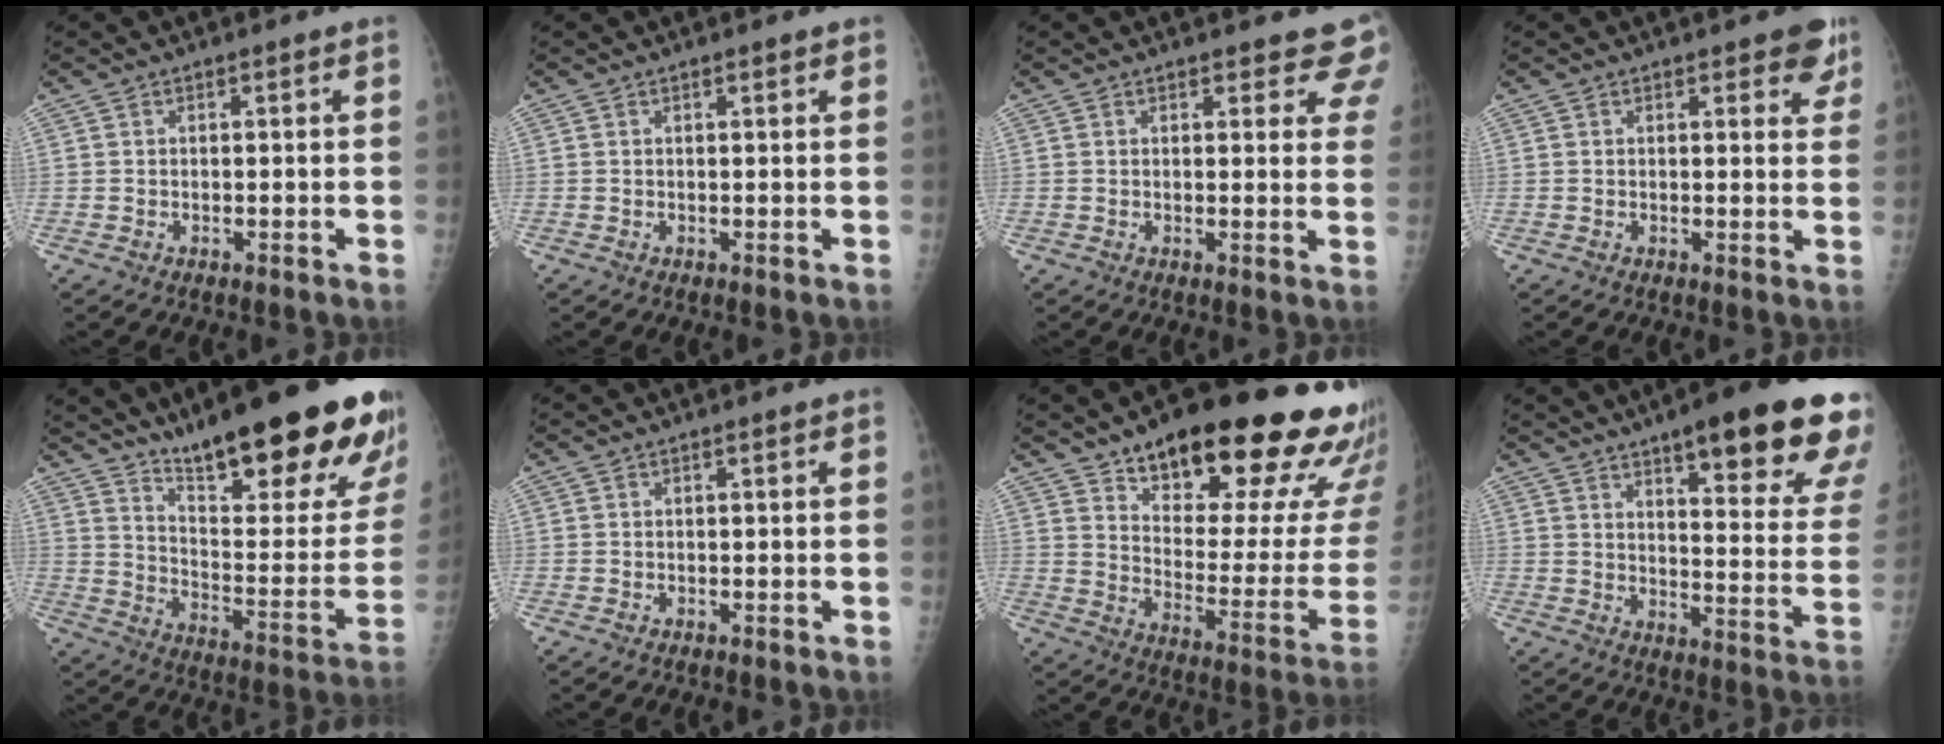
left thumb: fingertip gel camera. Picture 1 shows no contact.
{"total": 0.9, "force": [0.6, 0.2, 0.6], "torque": [-0.007, -0.001, 0.007]}
{"total": 6.5, "force": [5.8, 2.3, 1.7], "torque": [0.025, -0.024, 0.045]}
{"total": 4.4, "force": [2.9, 2.0, 2.6], "torque": [0.003, -0.011, 0.030]}
{"total": 28.5, "force": [19.9, 6.1, 19.4], "torque": [-0.246, -0.100, 0.297]}
{"total": 0.0}
{"total": 29.9, "force": [19.7, 9.8, 20.3], "torque": [-0.232, -0.082, 0.275]}
{"total": 24.4, "force": [15.8, 5.3, 17.9], "torque": [-0.205, -0.062, 0.204]}